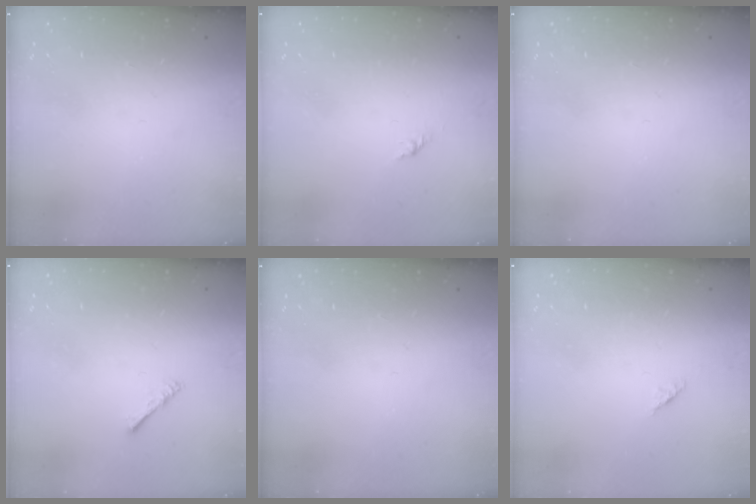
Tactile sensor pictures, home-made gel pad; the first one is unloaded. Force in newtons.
{"total": 1.7, "press": 1.6, "slide": 0.7}
{"total": 0.0}
{"total": 2.2, "press": 2.1, "slide": 0.5}
{"total": 0.0}
{"total": 1.4, "press": 1.3, "slide": 0.5}